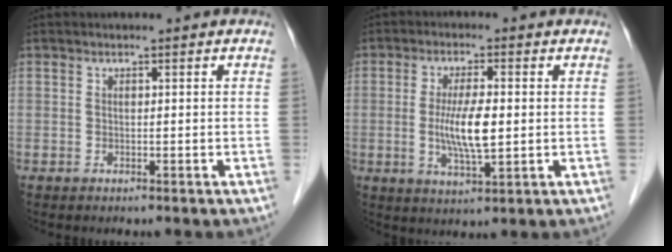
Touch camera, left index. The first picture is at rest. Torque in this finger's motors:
{"motor_torque": [0.80, 0.70, 0.27, 0.07]}